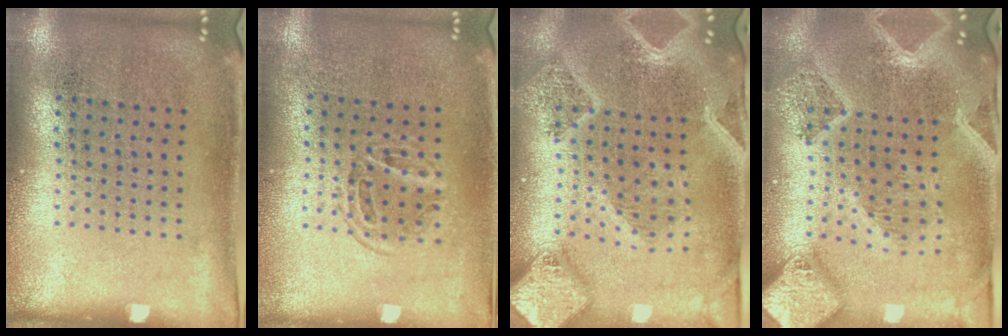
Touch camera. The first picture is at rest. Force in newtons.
{"total": 1.2, "press": 1.0, "slide": 0.7}
{"total": 3.3, "press": 2.9, "slide": 1.7}
{"total": 3.6, "press": 2.9, "slide": 2.1}